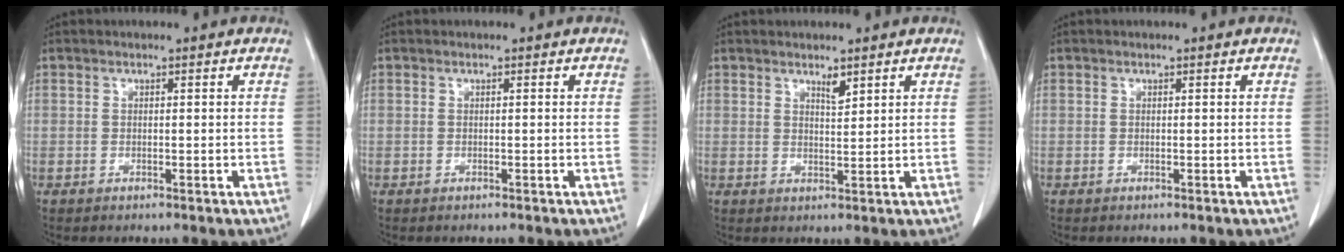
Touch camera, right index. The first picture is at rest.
{"total": 0.0}
{"total": 1.9, "force": [1.4, 0.3, 1.2], "torque": [-0.023, -0.005, 0.028]}
{"total": 0.0}